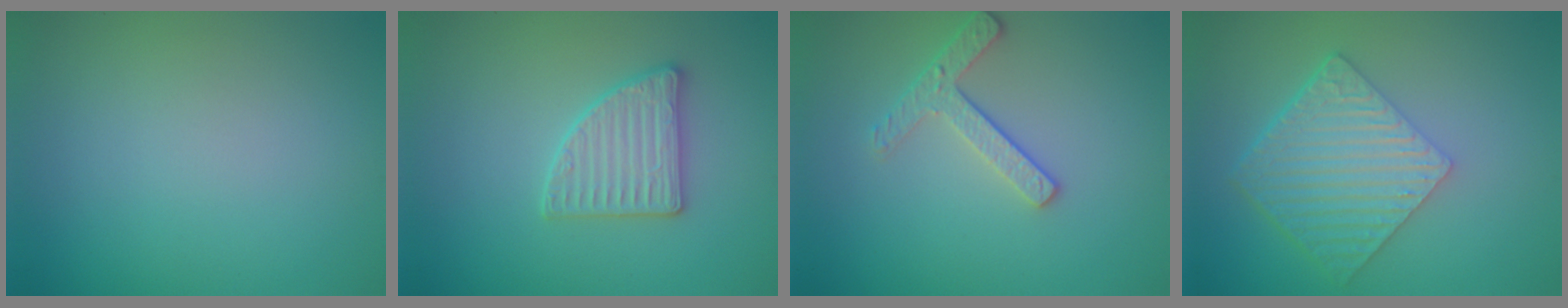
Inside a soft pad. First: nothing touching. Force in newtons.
{"total": 2.8, "press": 2.8, "slide": 0.4}
{"total": 2.4, "press": 2.3, "slide": 0.9}
{"total": 6.5, "press": 4.4, "slide": 4.7}